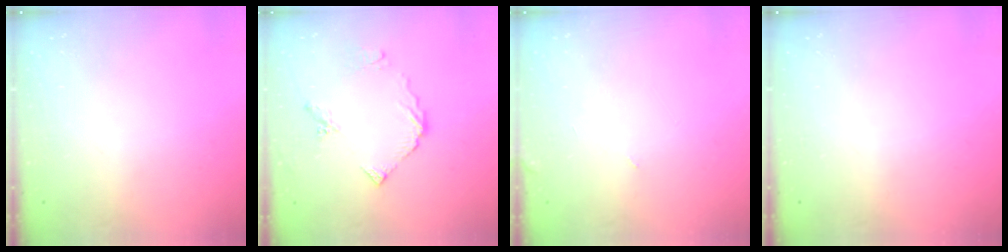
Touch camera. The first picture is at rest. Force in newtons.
{"total": 8.0, "press": 7.9, "slide": 0.8}
{"total": 1.5, "press": 1.5, "slide": 0.1}
{"total": 0.0}